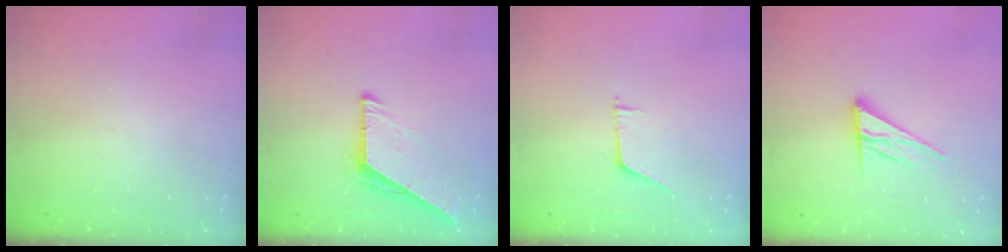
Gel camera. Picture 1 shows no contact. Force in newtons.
{"total": 9.5, "press": 9.4, "slide": 1.0}
{"total": 5.7, "press": 5.7, "slide": 0.3}
{"total": 12.6, "press": 12.5, "slide": 1.1}